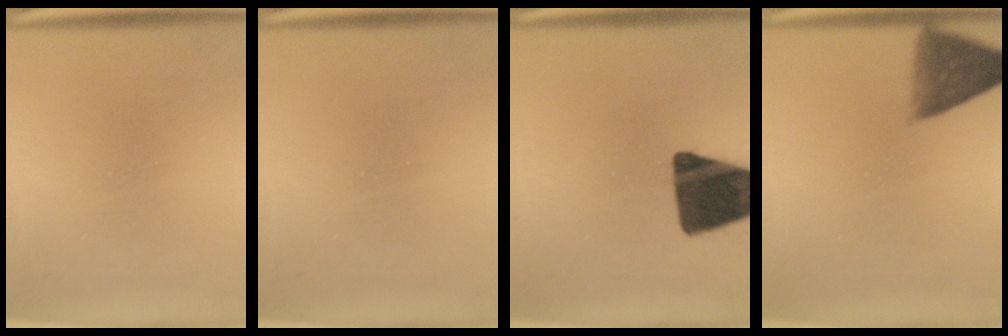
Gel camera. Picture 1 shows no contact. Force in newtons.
{"total": 0.0}
{"total": 16.1}
{"total": 8.0}